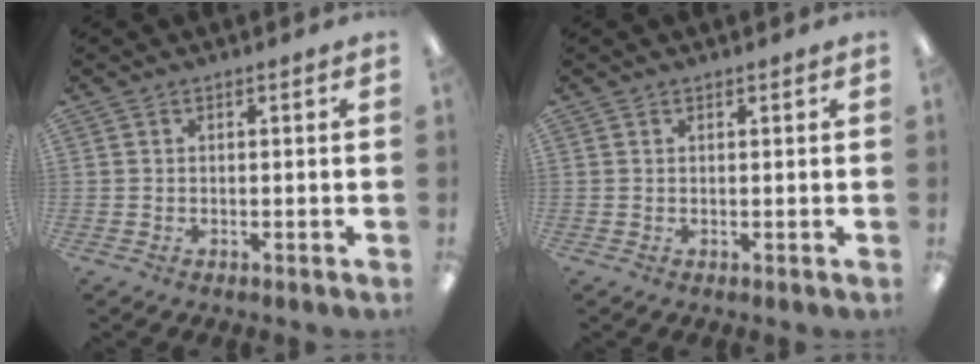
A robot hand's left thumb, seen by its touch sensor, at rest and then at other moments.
{"total": 0.6, "force": [0.6, 0.1, 0.0], "torque": [0.000, 0.001, 0.011]}